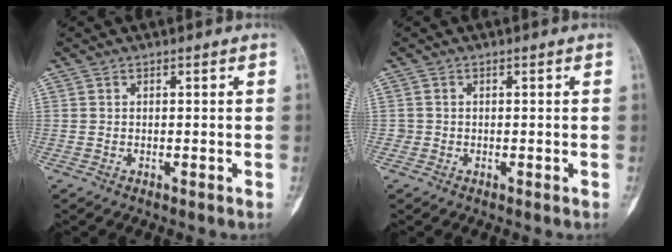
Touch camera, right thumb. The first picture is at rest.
{"total": 0.7, "force": [-0.1, 0.7, 0.0], "torque": [0.004, 0.005, -0.004]}